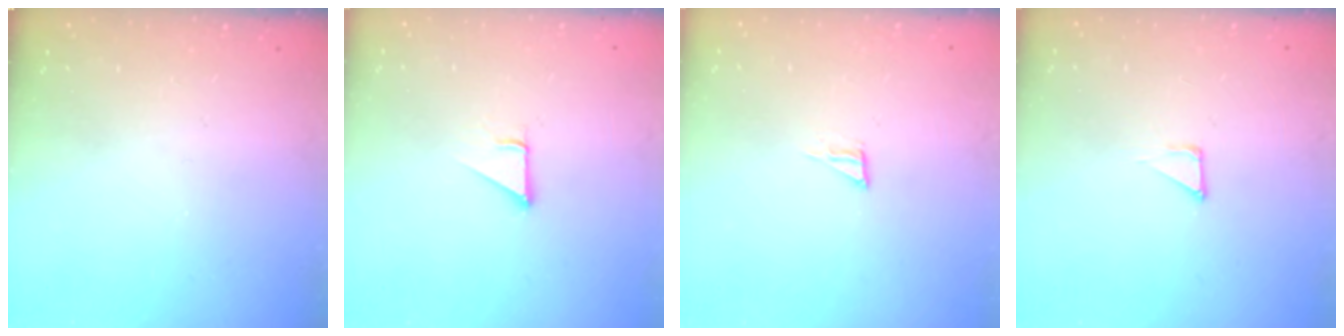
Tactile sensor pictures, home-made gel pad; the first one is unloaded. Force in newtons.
{"total": 1.6, "press": 1.6, "slide": 0.2}
{"total": 3.4, "press": 3.4, "slide": 0.3}
{"total": 2.7, "press": 2.7, "slide": 0.3}